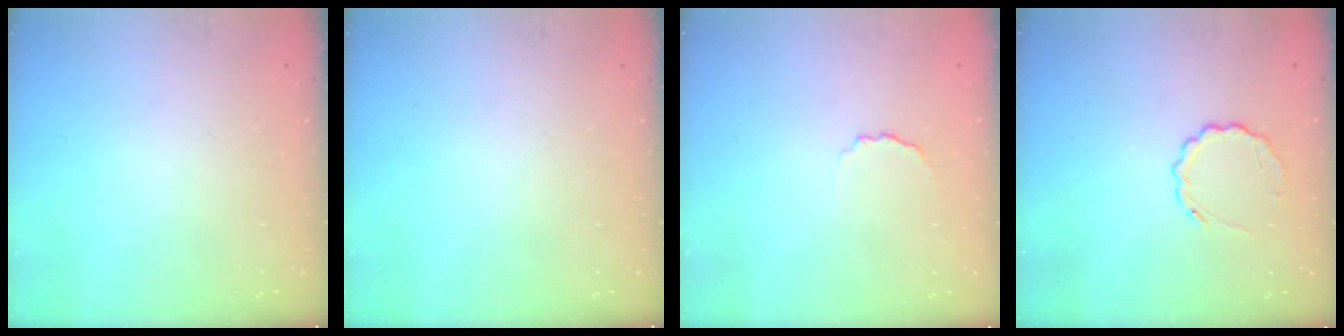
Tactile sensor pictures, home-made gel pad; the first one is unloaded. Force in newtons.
{"total": 0.0}
{"total": 3.1, "press": 3.0, "slide": 0.7}
{"total": 5.3, "press": 5.1, "slide": 1.5}